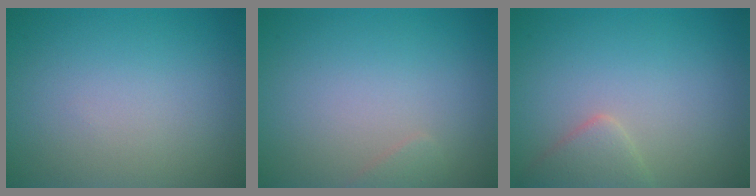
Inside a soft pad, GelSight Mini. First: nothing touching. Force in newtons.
{"total": 0.8, "press": 0.8, "slide": 0.0}
{"total": 2.2, "press": 2.2, "slide": 0.2}